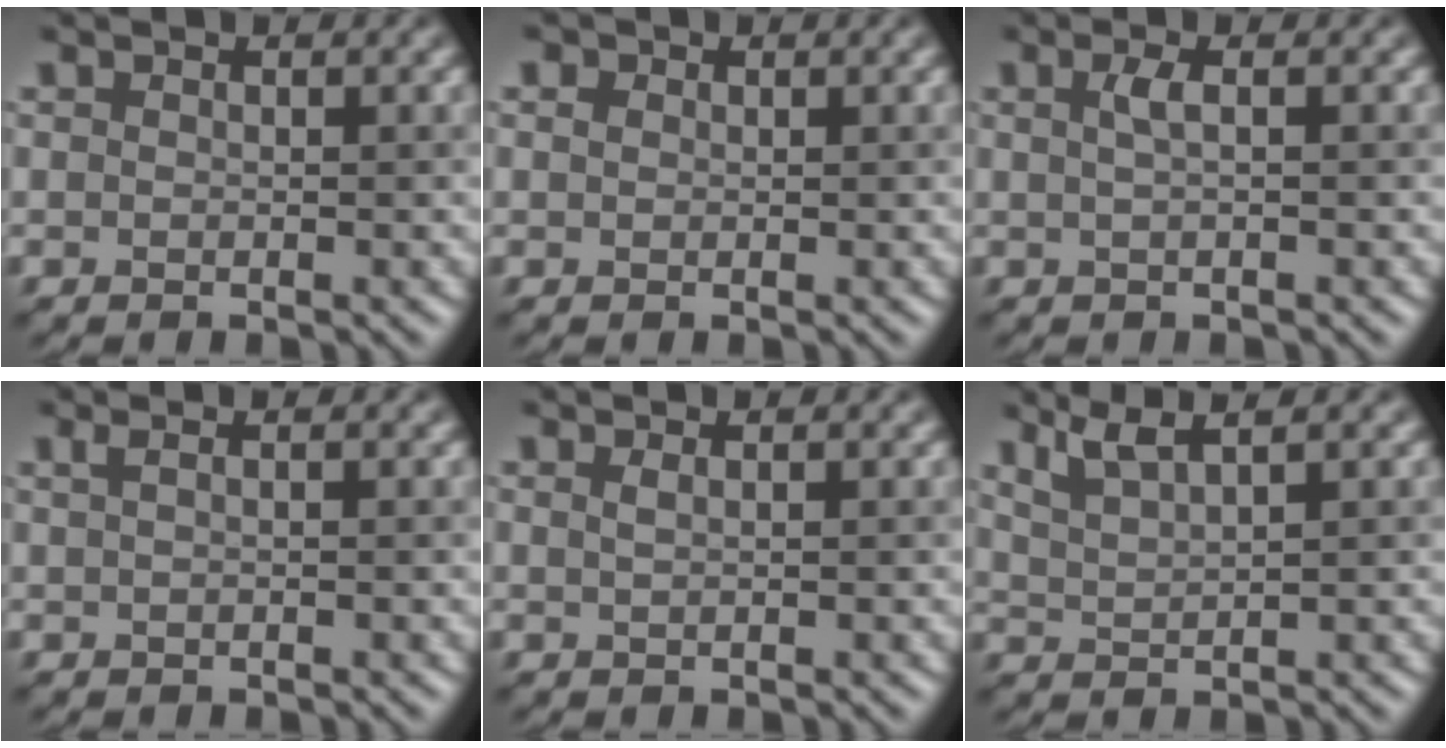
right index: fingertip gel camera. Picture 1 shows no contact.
{"total": 0.8, "force": [0.2, 0.7, 0.2], "torque": [-0.004, 0.002, 0.000]}
{"total": 1.6, "force": [0.3, 0.5, 1.5], "torque": [-0.029, 0.005, 0.003]}
{"total": 0.9, "force": [0.2, 0.3, 0.9], "torque": [-0.015, 0.001, 0.002]}
{"total": 0.9, "force": [0.4, 0.4, 0.7], "torque": [-0.009, 0.003, 0.004]}
{"total": 3.0, "force": [2.3, 0.5, 1.9], "torque": [-0.033, 0.011, 0.053]}